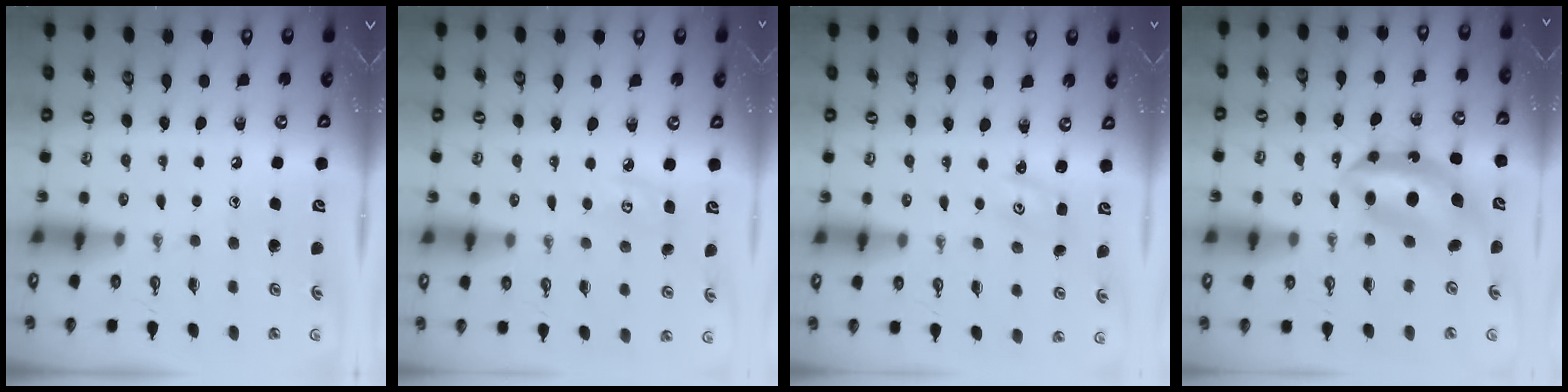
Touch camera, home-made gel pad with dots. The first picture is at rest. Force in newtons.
{"total": 5.6, "press": 5.6, "slide": 0.5}
{"total": 1.4, "press": 1.4, "slide": 0.2}
{"total": 9.6, "press": 9.6, "slide": 0.5}